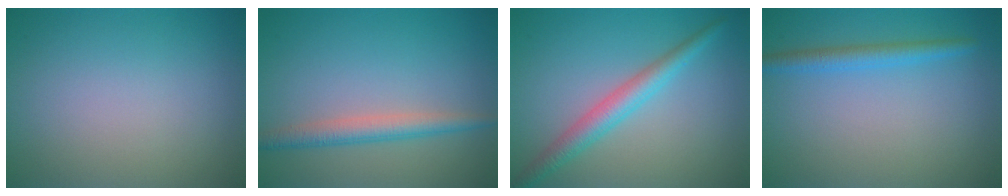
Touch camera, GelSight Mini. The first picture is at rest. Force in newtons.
{"total": 2.7, "press": 2.7, "slide": 0.1}
{"total": 3.3, "press": 3.3, "slide": 0.0}
{"total": 2.2, "press": 2.2, "slide": 0.2}